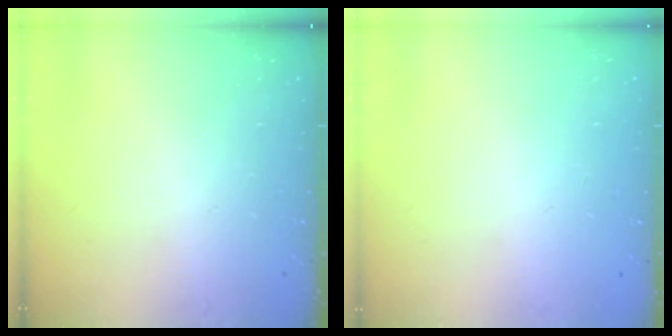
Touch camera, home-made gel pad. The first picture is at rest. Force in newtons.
{"total": 0.0}